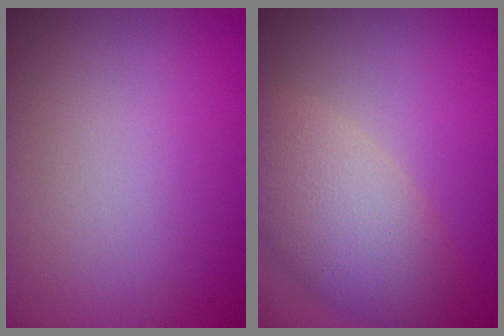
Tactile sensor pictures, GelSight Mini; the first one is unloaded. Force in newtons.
{"total": 5.5, "press": 5.5, "slide": 0.6}